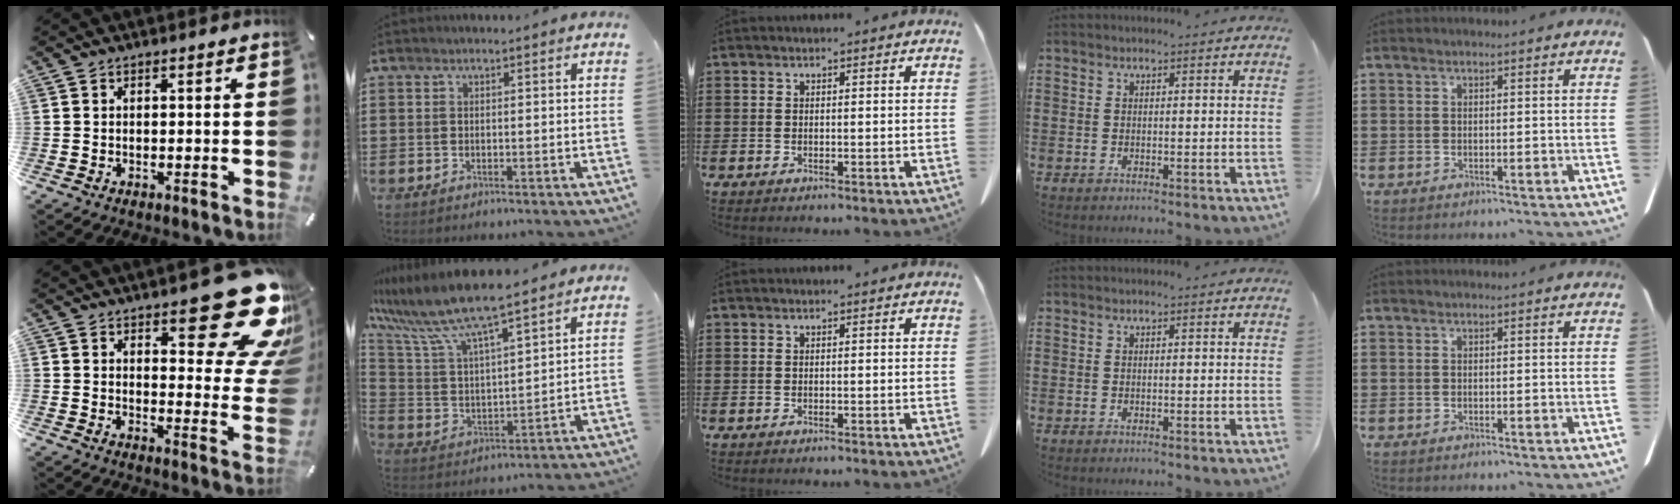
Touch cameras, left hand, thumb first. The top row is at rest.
{"thumb": {"total": 22.2, "force": [14.1, 8.8, 14.6], "torque": [-0.162, -0.110, 0.236]}, "index": {"total": 9.3, "force": [8.1, 0.5, 4.6], "torque": [-0.132, -0.050, 0.133]}}